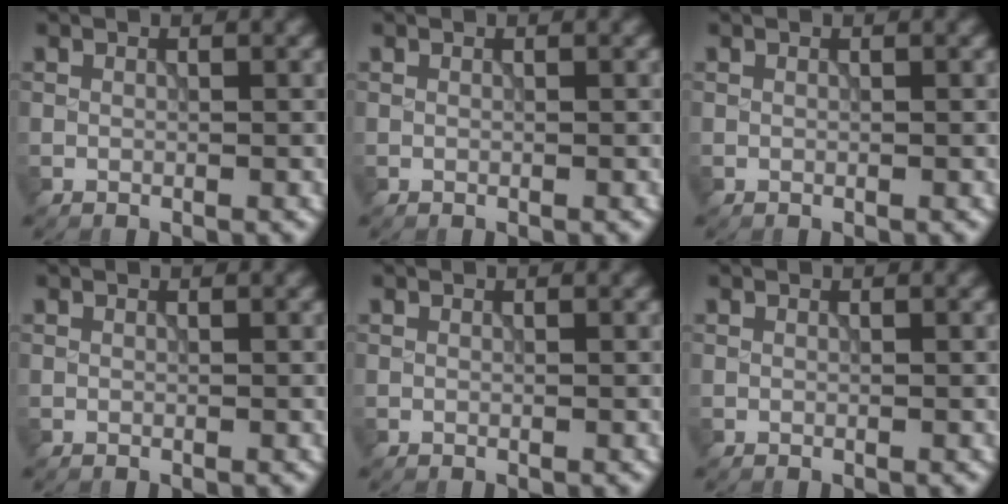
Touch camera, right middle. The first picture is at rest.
{"total": 0.0}
{"total": 0.0}
{"total": 0.0}
{"total": 0.0}
{"total": 0.0}